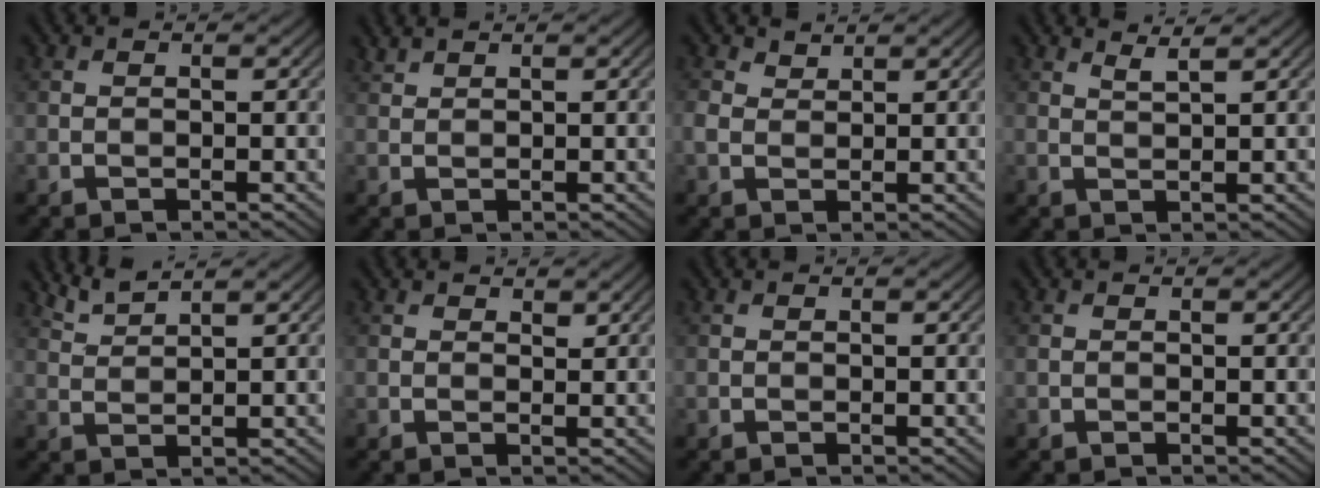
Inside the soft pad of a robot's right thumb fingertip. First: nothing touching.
{"total": 1.1, "force": [1.1, 0.0, 0.2], "torque": [-0.010, 0.007, 0.025]}
{"total": 2.1, "force": [1.3, 1.3, 1.1], "torque": [-0.031, 0.004, 0.027]}
{"total": 1.8, "force": [1.4, 0.1, 1.0], "torque": [-0.023, 0.009, 0.027]}
{"total": 2.9, "force": [2.6, 0.3, 1.3], "torque": [-0.027, 0.007, 0.058]}
{"total": 1.1, "force": [0.9, 0.4, 0.4], "torque": [-0.008, 0.001, 0.015]}
{"total": 0.0}
{"total": 0.0}